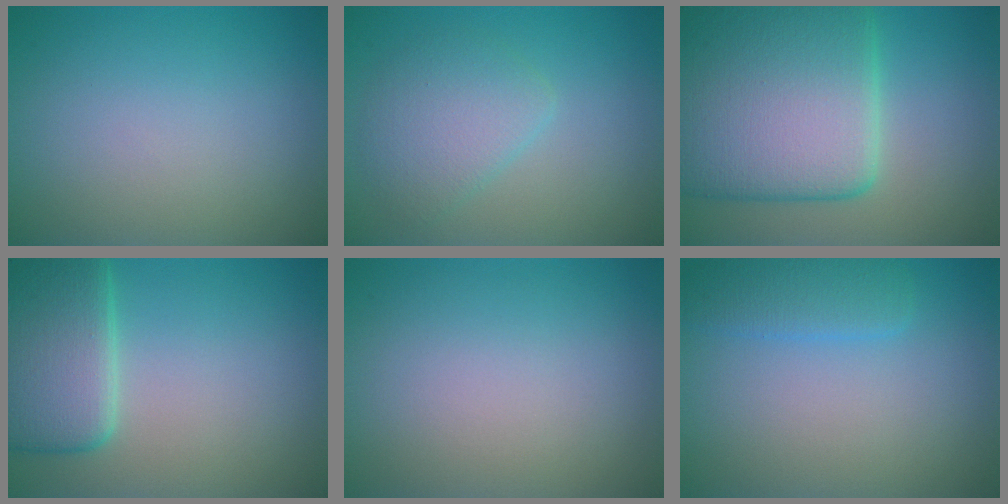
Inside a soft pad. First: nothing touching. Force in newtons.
{"total": 3.3, "press": 3.3, "slide": 0.2}
{"total": 12.9, "press": 12.9, "slide": 0.7}
{"total": 6.8, "press": 6.8, "slide": 0.5}
{"total": 0.0}
{"total": 2.5, "press": 2.5, "slide": 0.1}